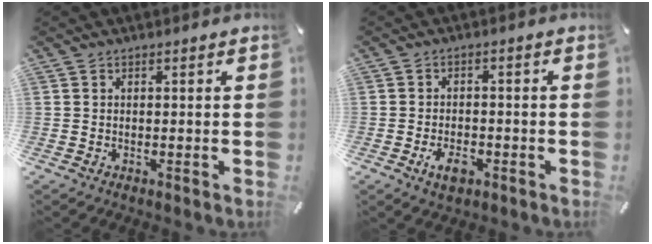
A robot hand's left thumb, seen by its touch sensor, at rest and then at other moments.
{"total": 4.7, "force": [-2.2, 2.8, 3.1], "torque": [-0.063, 0.007, -0.040]}